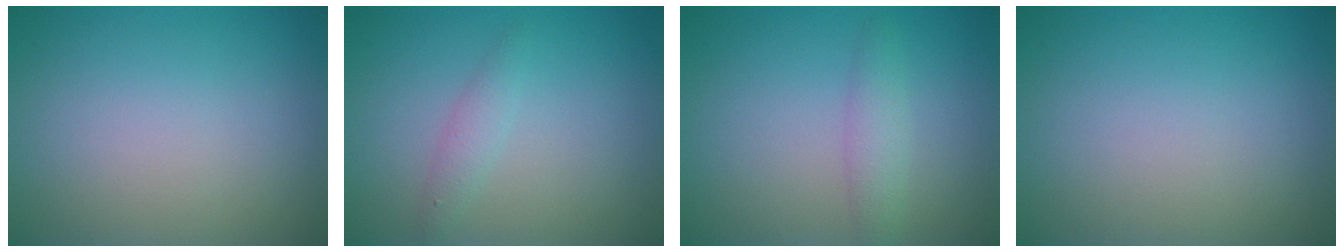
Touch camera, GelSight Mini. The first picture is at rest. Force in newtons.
{"total": 1.4, "press": 1.4, "slide": 0.0}
{"total": 1.9, "press": 1.9, "slide": 0.1}
{"total": 0.0}